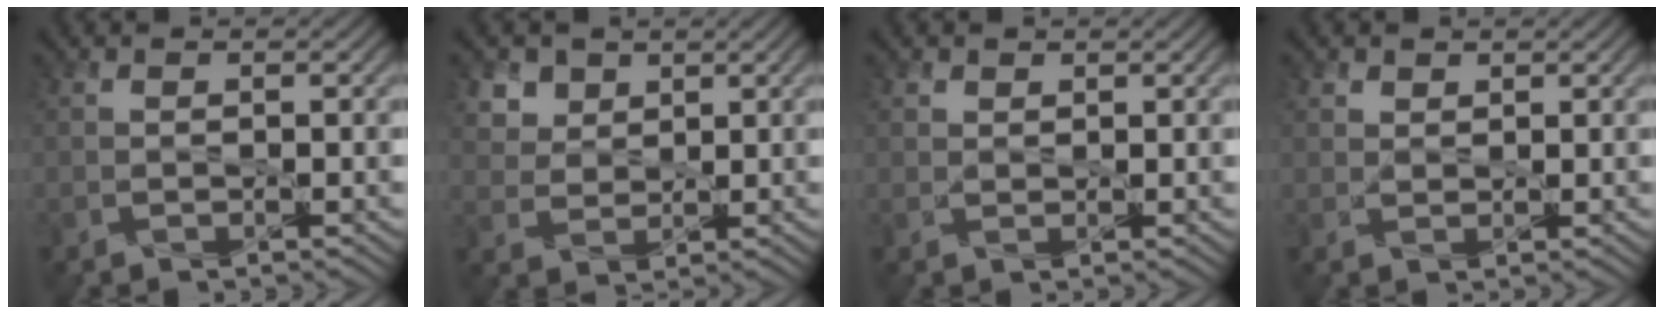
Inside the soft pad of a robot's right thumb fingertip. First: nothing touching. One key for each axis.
{"total": 4.1, "fx": 2.5, "fy": 3.0, "fz": 1.2, "tx": -0.045, "ty": -0.014, "tz": 0.062}
{"total": 1.2, "fx": 0.8, "fy": 0.8, "fz": 0.2, "tx": -0.005, "ty": -0.001, "tz": 0.017}
{"total": 1.6, "fx": 1.1, "fy": 1.1, "fz": 0.4, "tx": -0.010, "ty": -0.001, "tz": 0.023}